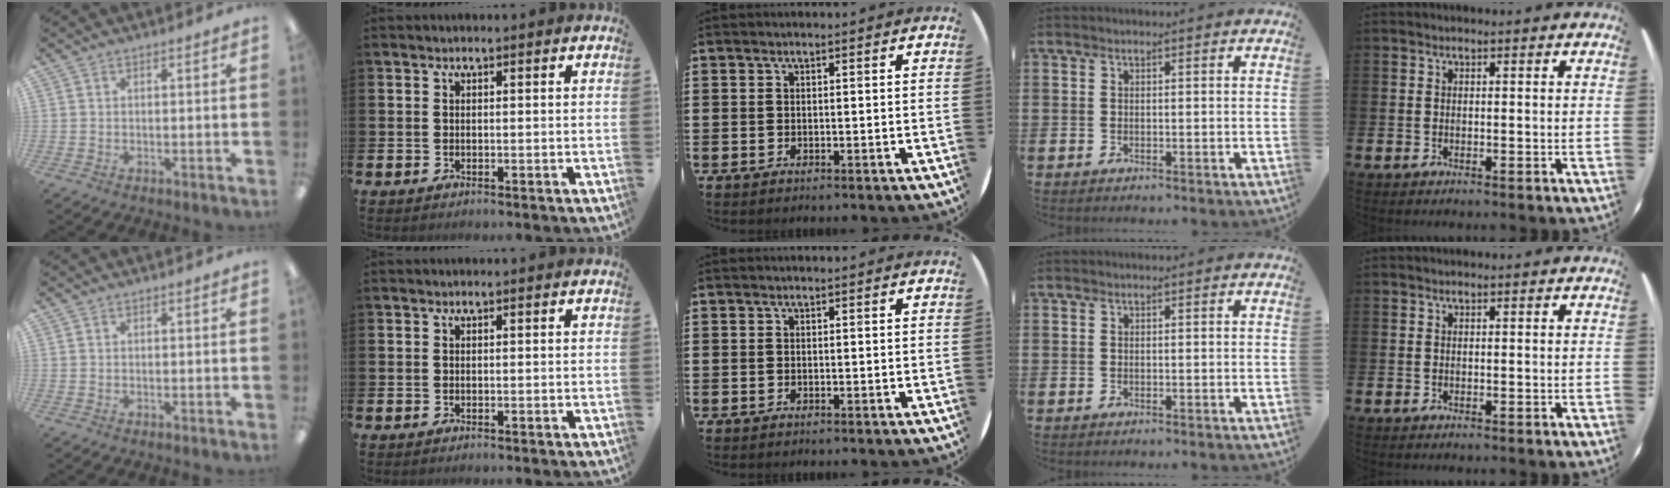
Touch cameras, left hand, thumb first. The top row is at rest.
{}